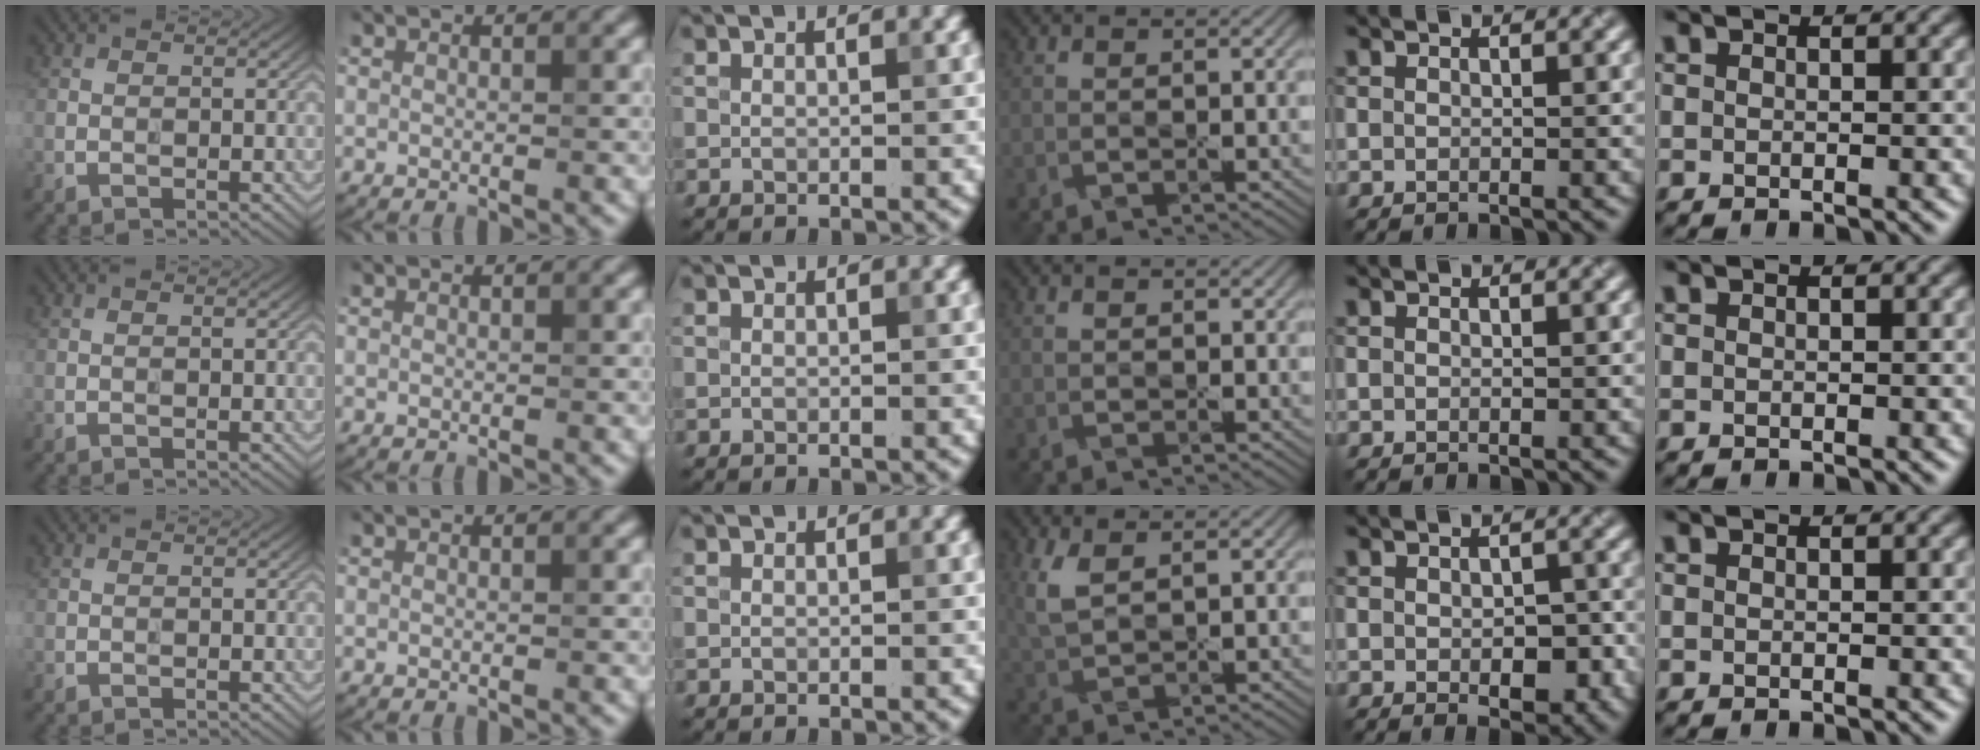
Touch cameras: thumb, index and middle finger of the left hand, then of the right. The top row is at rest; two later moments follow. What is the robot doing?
{"motion": "peel", "object": "lint roller sheet"}